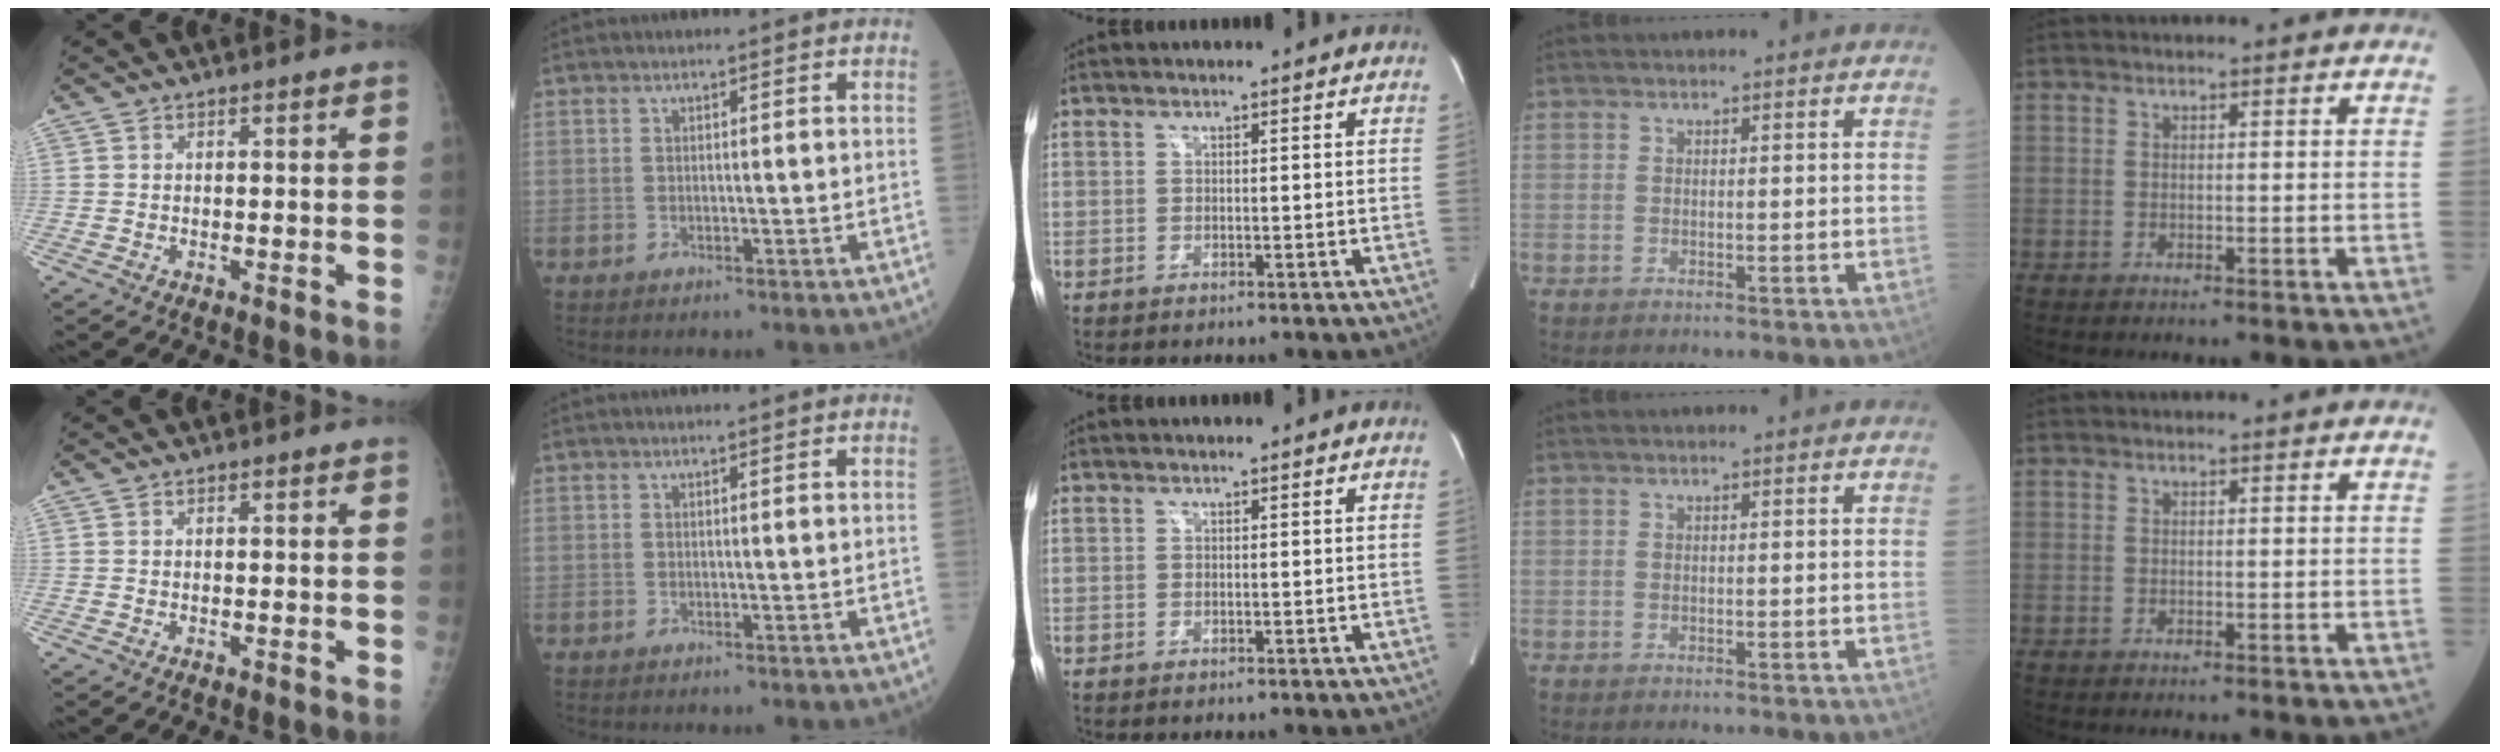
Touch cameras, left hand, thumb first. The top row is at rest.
{}